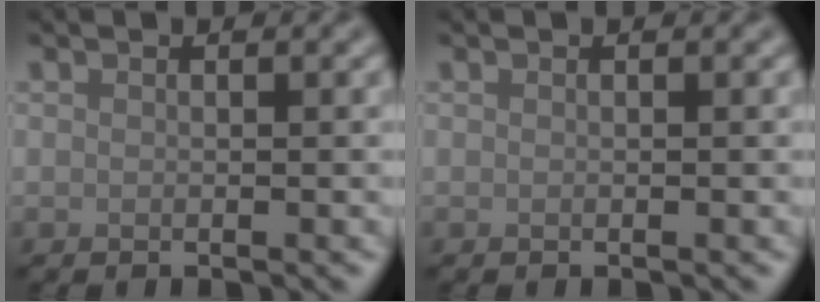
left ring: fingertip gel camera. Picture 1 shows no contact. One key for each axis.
{"total": 0.0}